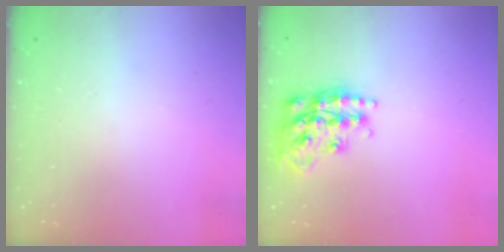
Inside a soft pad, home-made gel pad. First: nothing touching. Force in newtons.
{"total": 18.2, "press": 18.1, "slide": 1.1}